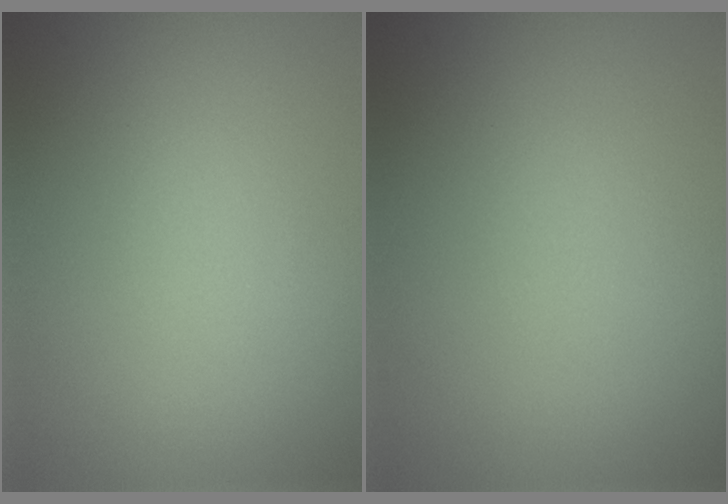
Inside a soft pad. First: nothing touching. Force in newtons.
{"total": 0.0}